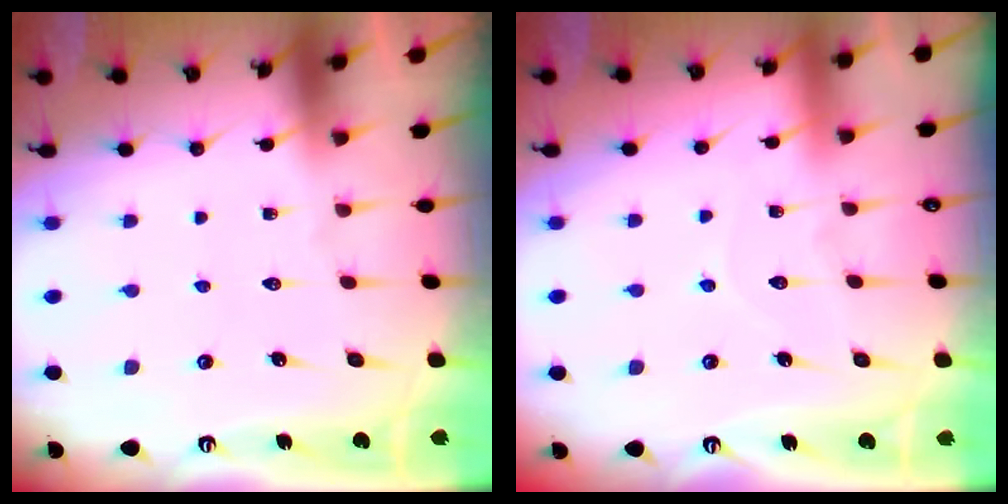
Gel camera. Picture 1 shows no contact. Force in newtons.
{"total": 5.7, "press": 5.7, "slide": 0.5}